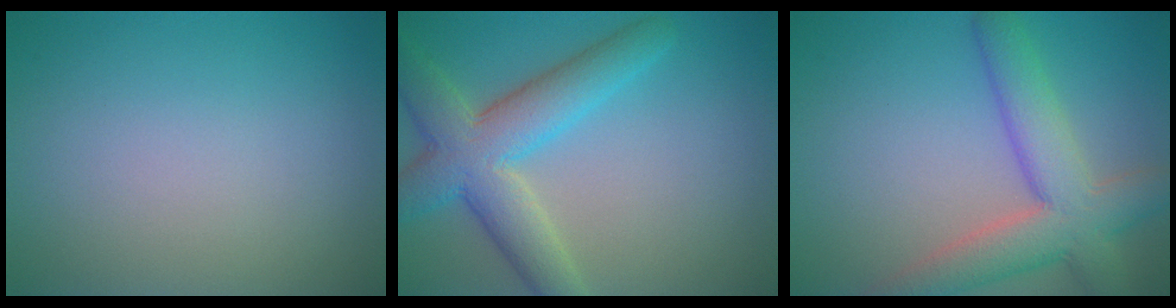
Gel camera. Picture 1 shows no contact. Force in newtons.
{"total": 7.0, "press": 7.0, "slide": 0.4}
{"total": 6.8, "press": 6.8, "slide": 0.4}